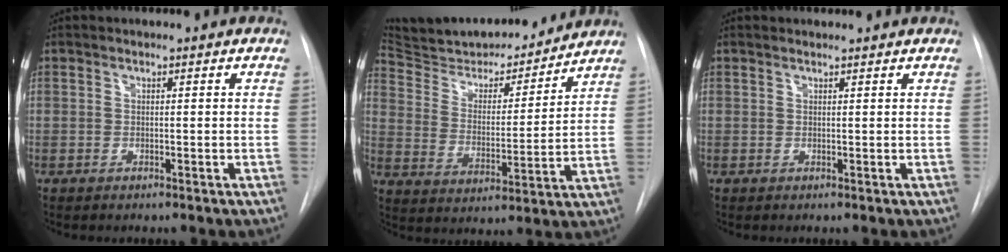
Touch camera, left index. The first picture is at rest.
{"total": 20.0, "force": [18.6, 4.7, 5.9], "torque": [-0.103, -0.004, 0.288]}
{"total": 1.4, "force": [1.4, 0.1, 0.1], "torque": [-0.009, 0.012, 0.022]}